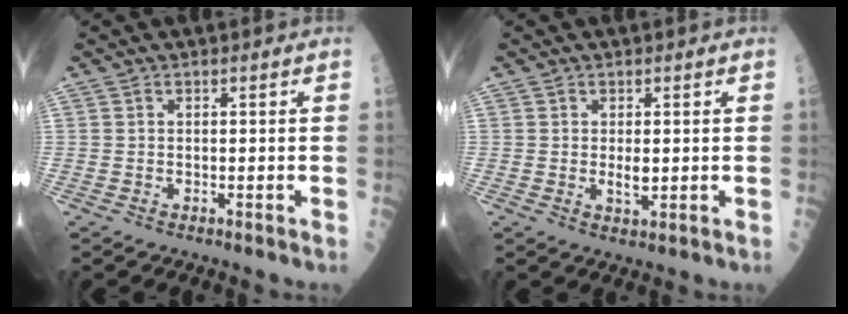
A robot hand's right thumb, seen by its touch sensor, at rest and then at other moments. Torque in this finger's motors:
{"motor_torque": [0.08, -0.09, 0.40, -0.01, 0.00]}